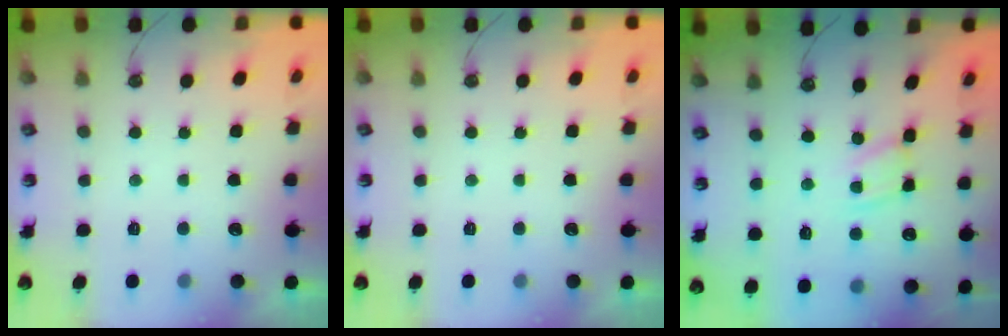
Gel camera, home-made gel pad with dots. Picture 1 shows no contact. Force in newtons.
{"total": 0.0}
{"total": 3.2, "press": 3.2, "slide": 0.2}